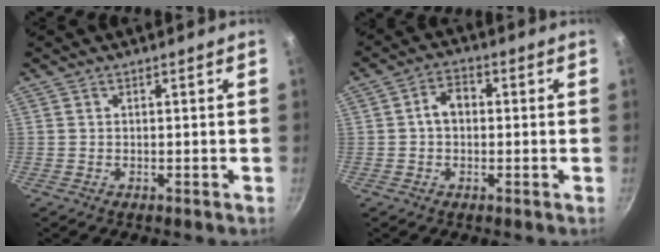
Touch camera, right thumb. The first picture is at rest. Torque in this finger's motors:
{"motor_torque": [0.26, 1.50, 0.56, 0.03, 0.03]}